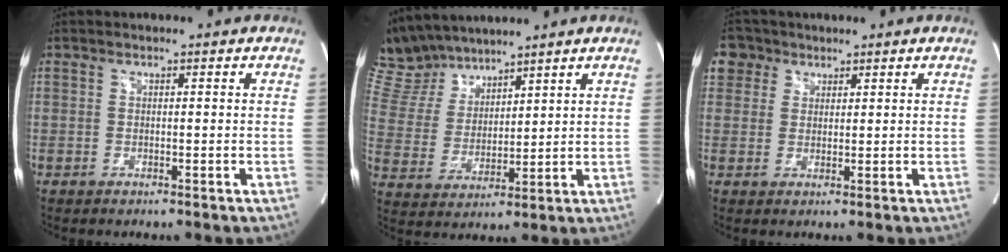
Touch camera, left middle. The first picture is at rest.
{"total": 10.0, "force": [9.3, 3.3, 2.0], "torque": [-0.064, 0.020, 0.199]}
{"total": 4.3, "force": [2.3, 3.7, 0.3], "torque": [-0.004, 0.012, 0.044]}